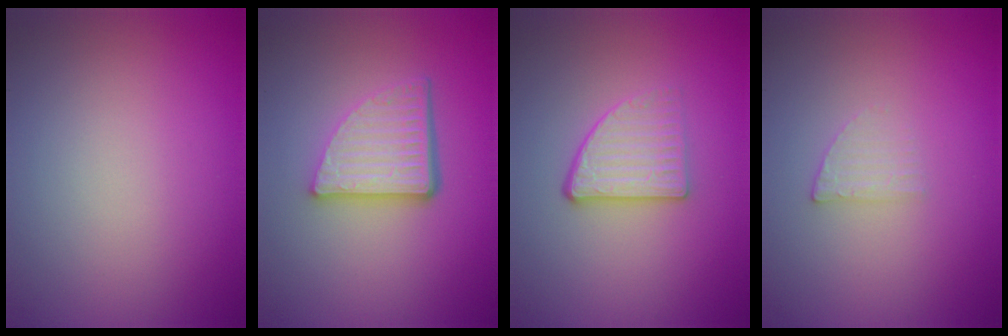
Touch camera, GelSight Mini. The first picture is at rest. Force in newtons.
{"total": 5.2, "press": 3.6, "slide": 3.7}
{"total": 2.8, "press": 2.5, "slide": 1.2}
{"total": 1.2, "press": 1.2, "slide": 0.3}